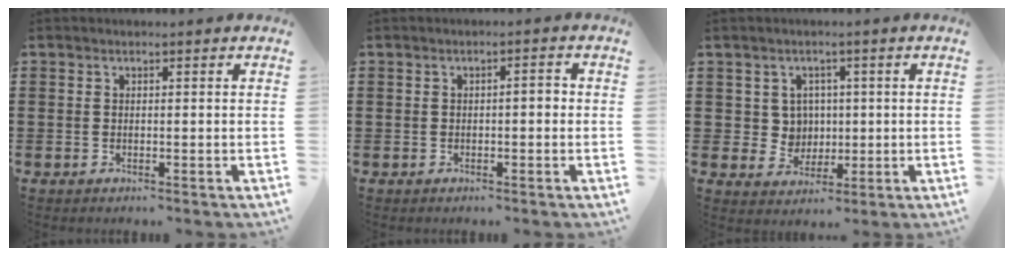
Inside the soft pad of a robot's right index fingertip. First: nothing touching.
{"total": 1.5, "force": [-0.2, 0.5, 1.4], "torque": [-0.026, 0.003, -0.006]}
{"total": 4.2, "force": [0.8, 3.9, 1.2], "torque": [-0.043, 0.012, 0.013]}